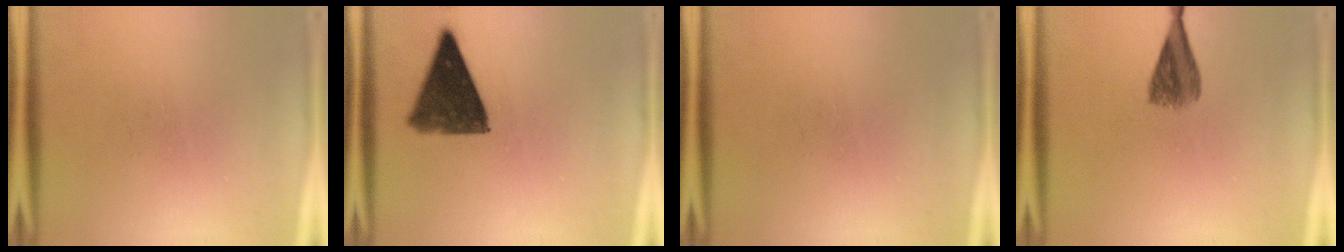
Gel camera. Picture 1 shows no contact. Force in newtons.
{"total": 10.9}
{"total": 0.0}
{"total": 5.0}